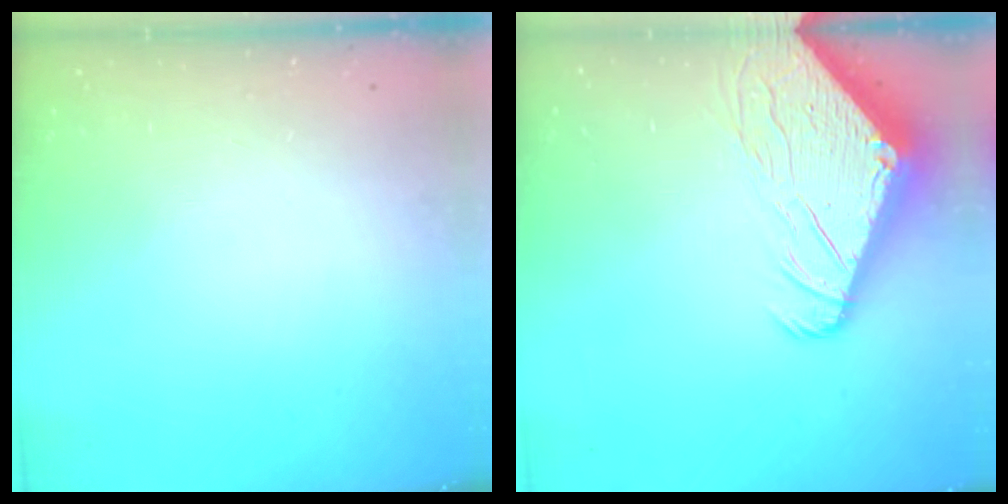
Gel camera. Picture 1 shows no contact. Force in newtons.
{"total": 10.5, "press": 10.4, "slide": 1.2}